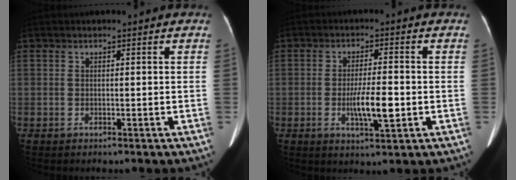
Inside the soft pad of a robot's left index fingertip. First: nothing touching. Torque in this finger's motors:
{"motor_torque": [1.11, 0.10, 0.61, 0.05]}